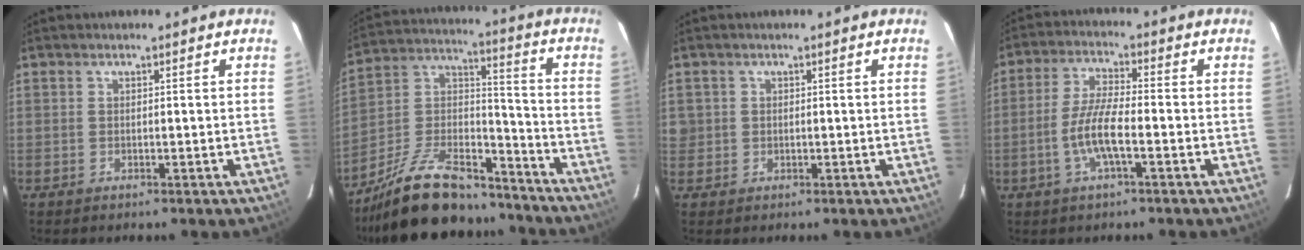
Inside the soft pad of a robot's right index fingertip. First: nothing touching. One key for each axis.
{"total": 22.9, "fx": -17.5, "fy": 8.7, "fz": 11.9, "tx": -0.235, "ty": 0.021, "tz": -0.278}
{"total": 2.0, "fx": 0.1, "fy": 2.0, "fz": 0.1, "tx": 0.006, "ty": 0.006, "tz": 0.002}
{"total": 7.1, "fx": -2.6, "fy": 1.2, "fz": 6.5, "tx": -0.135, "ty": -0.001, "tz": -0.051}